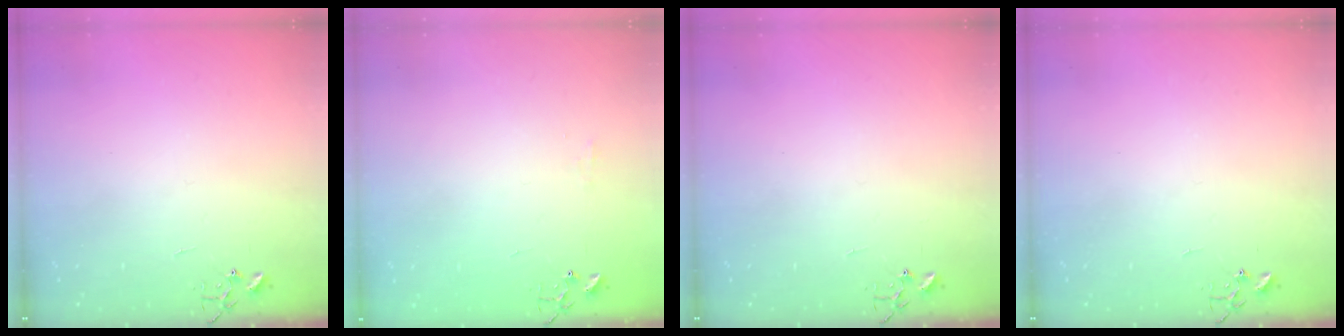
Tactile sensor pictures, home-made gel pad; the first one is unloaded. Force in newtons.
{"total": 4.5, "press": 4.4, "slide": 0.7}
{"total": 0.0}
{"total": 0.0}